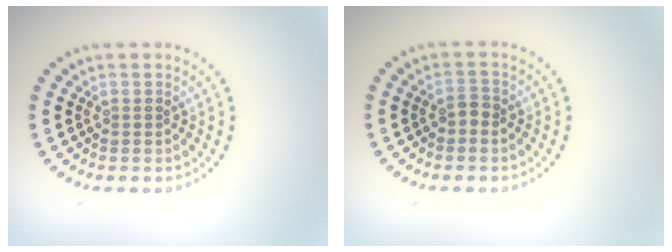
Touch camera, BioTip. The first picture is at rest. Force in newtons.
{"total": 0.9, "press": 0.9, "slide": 0.3}